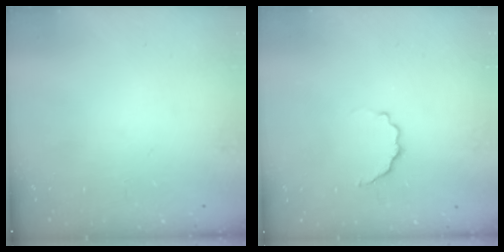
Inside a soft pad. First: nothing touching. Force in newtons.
{"total": 3.7, "press": 3.5, "slide": 1.1}